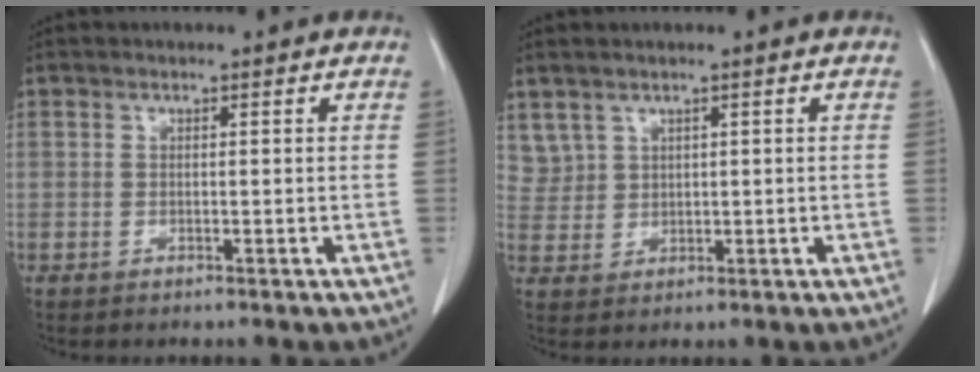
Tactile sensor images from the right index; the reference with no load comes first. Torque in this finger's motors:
{"motor_torque": [-0.44, 0.41, -0.12, -0.03]}